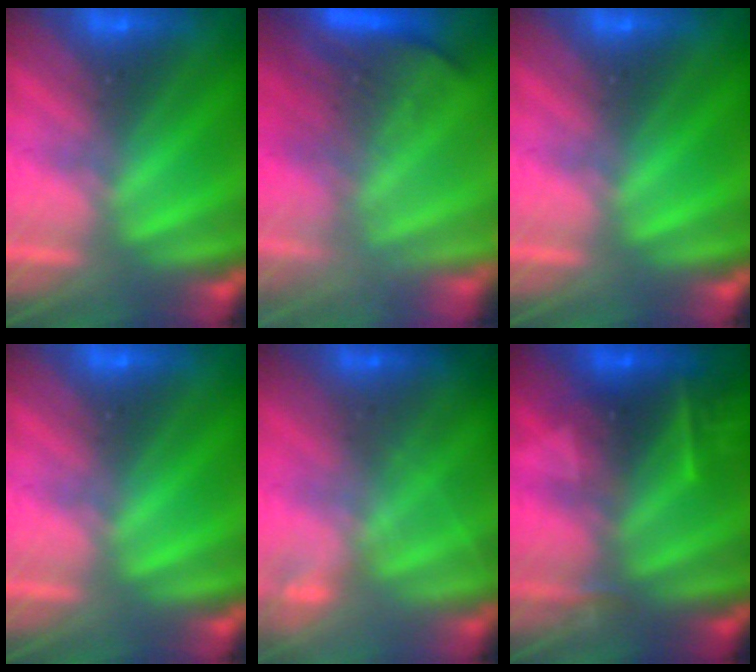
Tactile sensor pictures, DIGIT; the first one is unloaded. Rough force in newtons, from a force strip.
{"total": 8.3}
{"total": 0.0}
{"total": 0.0}
{"total": 2.2}
{"total": 2.4}